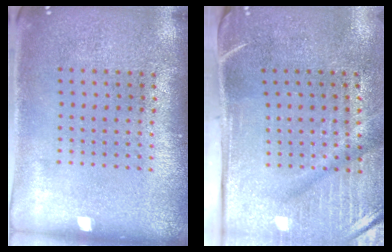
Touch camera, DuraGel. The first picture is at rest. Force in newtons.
{"total": 4.8, "press": 3.9, "slide": 2.8}